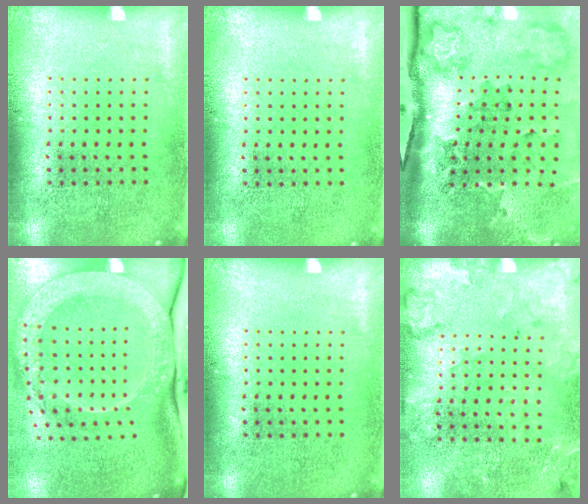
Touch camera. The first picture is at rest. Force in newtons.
{"total": 0.0}
{"total": 3.7, "press": 2.4, "slide": 2.8}
{"total": 3.3, "press": 2.3, "slide": 2.4}
{"total": 0.0}
{"total": 1.8, "press": 1.8, "slide": 0.3}